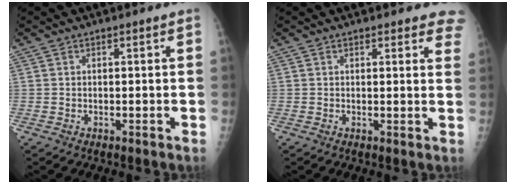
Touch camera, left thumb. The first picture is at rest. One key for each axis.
{"total": 6.0, "fx": 5.2, "fy": 2.1, "fz": 2.2, "tx": 0.015, "ty": -0.018, "tz": 0.039}